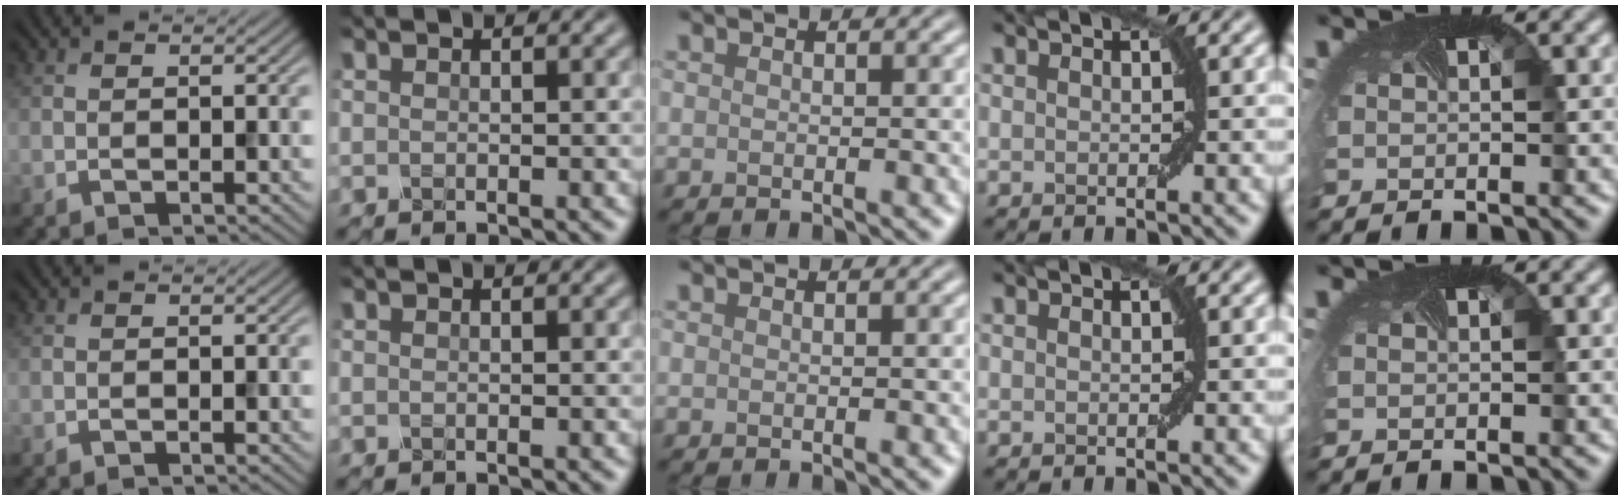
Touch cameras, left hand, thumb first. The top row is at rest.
{}